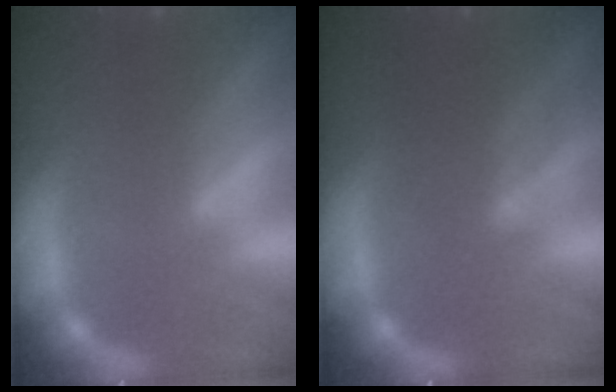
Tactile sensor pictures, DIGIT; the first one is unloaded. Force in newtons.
{"total": 5.1}